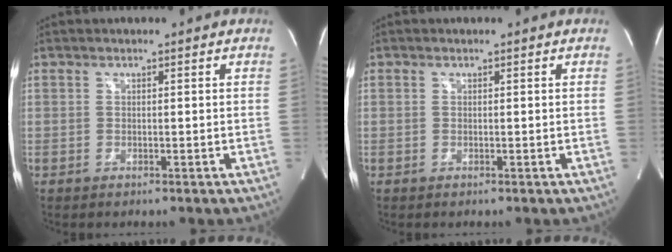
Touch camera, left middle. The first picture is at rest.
{"total": 0.0}